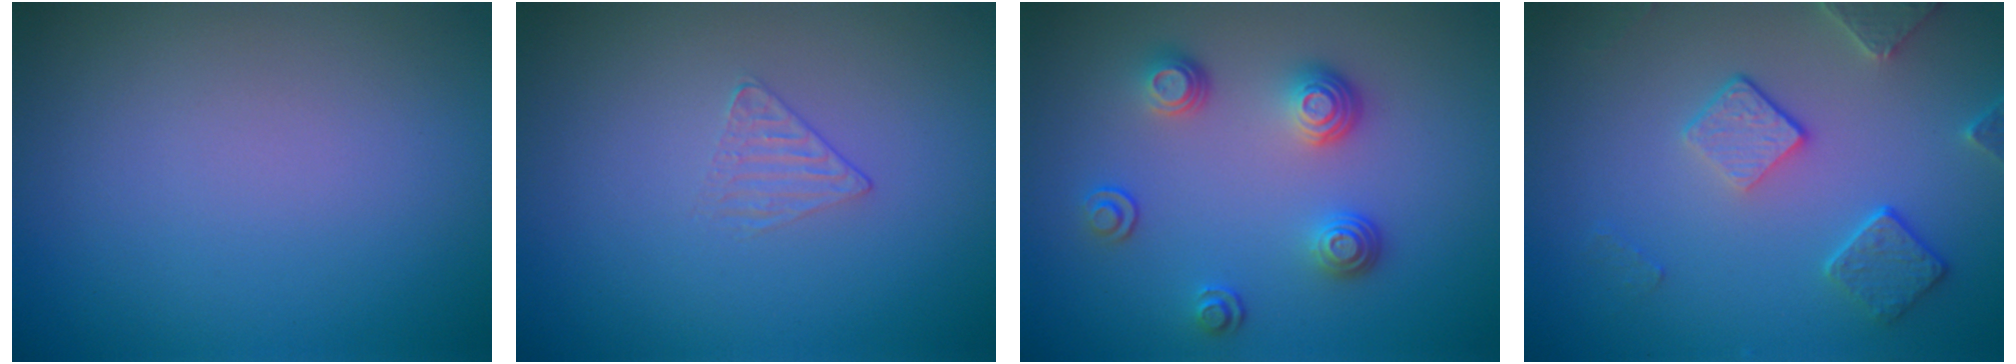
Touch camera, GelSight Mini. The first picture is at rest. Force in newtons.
{"total": 1.0, "press": 0.3, "slide": 0.9}
{"total": 3.3, "press": 2.7, "slide": 1.9}
{"total": 3.9, "press": 3.1, "slide": 2.4}